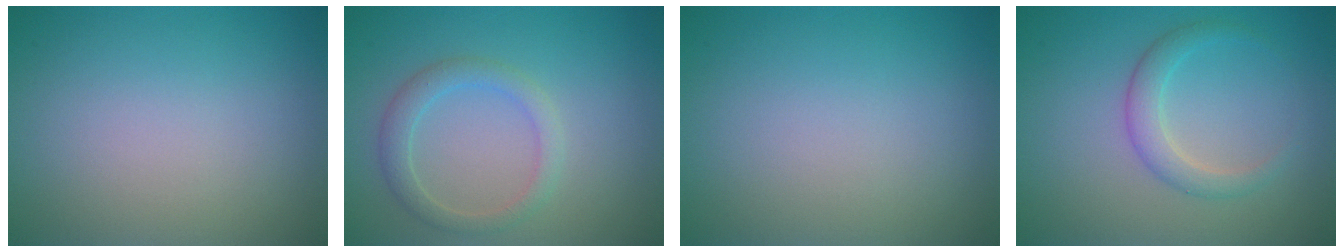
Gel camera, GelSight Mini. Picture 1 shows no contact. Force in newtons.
{"total": 2.3, "press": 2.3, "slide": 0.0}
{"total": 0.0}
{"total": 2.3, "press": 2.3, "slide": 0.0}